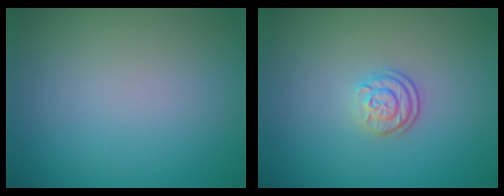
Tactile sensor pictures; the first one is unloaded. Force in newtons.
{"total": 2.3, "press": 1.9, "slide": 1.4}